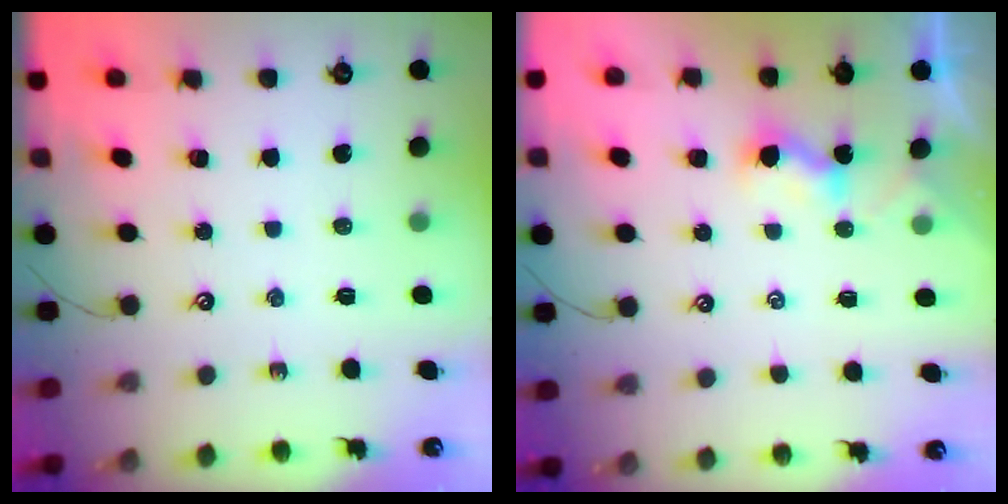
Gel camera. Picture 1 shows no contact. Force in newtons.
{"total": 2.8, "press": 2.8, "slide": 0.1}